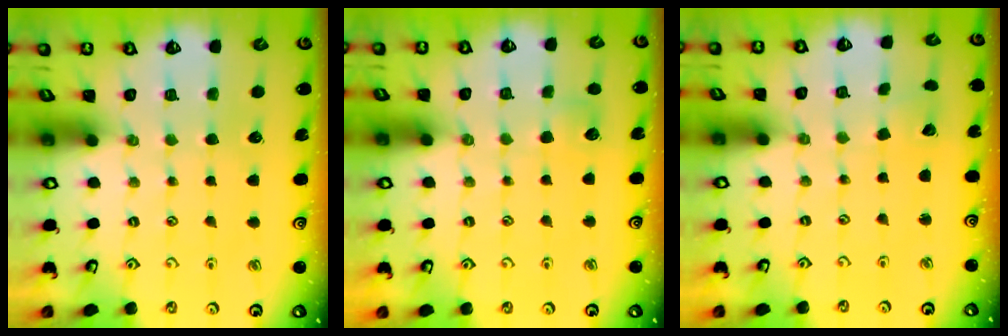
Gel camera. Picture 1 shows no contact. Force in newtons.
{"total": 5.0, "press": 5.0, "slide": 0.5}
{"total": 1.8, "press": 1.8, "slide": 0.1}